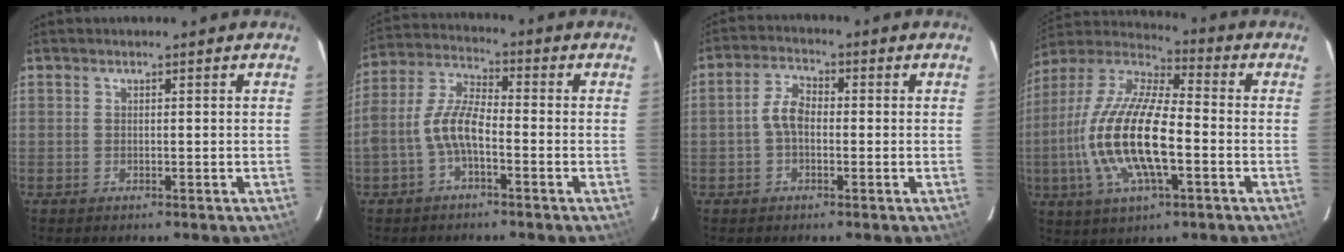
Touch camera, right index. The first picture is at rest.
{"total": 7.7, "force": [-2.9, 3.1, 6.4], "torque": [-0.141, 0.016, -0.058]}
{"total": 4.4, "force": [-0.7, 2.6, 3.4], "torque": [-0.070, 0.016, -0.014]}
{"total": 19.5, "force": [-3.8, 6.6, 17.9], "torque": [-0.365, -0.004, -0.081]}